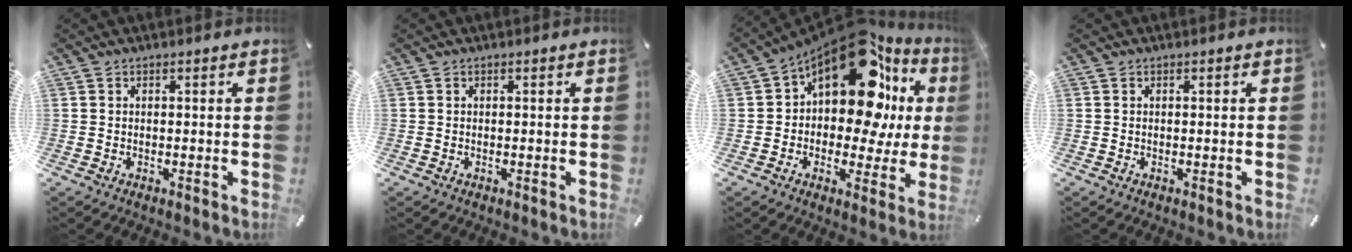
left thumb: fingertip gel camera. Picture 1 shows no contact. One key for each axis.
{"total": 0.0}
{"total": 20.3, "fx": 8.2, "fy": 11.0, "fz": 15.1, "tx": -0.245, "ty": -0.065, "tz": 0.133}
{"total": 0.0}